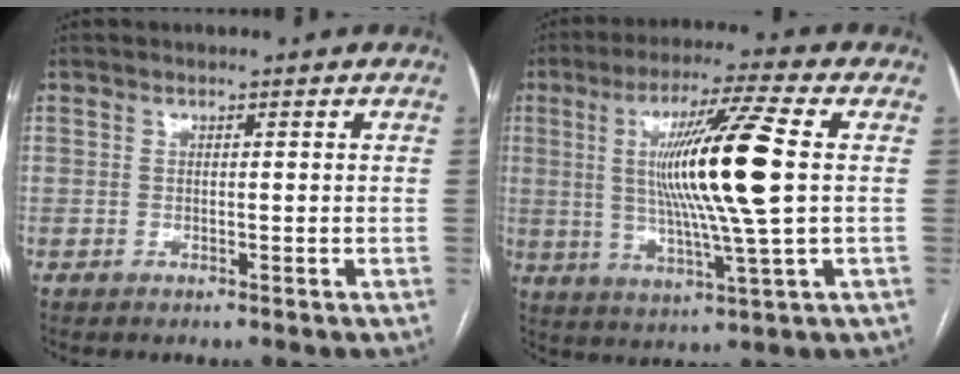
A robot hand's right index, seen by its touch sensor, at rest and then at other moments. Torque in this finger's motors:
{"motor_torque": [2.14, 0.00, 1.05, 0.21]}